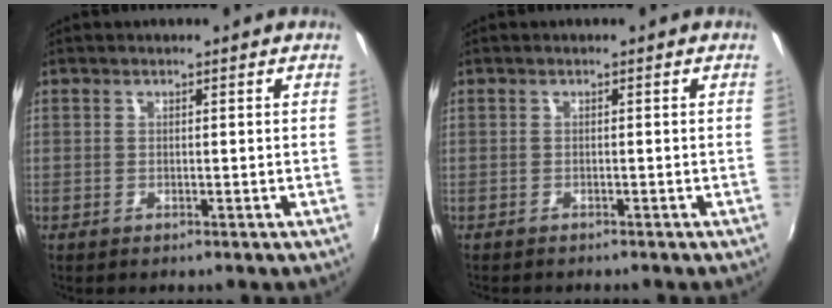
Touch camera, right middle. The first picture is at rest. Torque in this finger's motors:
{"motor_torque": [0.12, -0.12, 0.02, 0.03]}